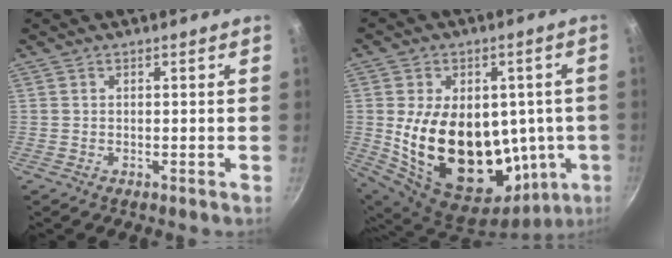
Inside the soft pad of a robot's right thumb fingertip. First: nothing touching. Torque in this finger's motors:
{"motor_torque": [-0.50, 2.49, 2.76, 0.00, 0.29]}